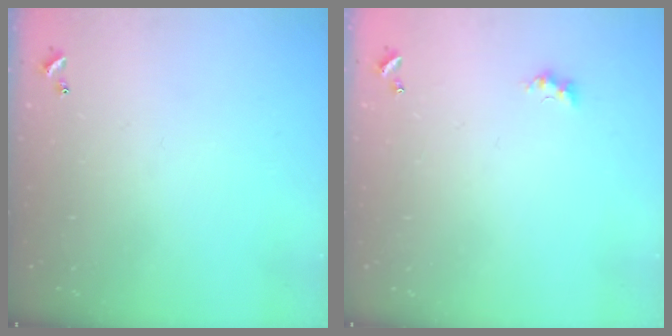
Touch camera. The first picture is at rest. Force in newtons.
{"total": 2.7, "press": 2.6, "slide": 0.6}